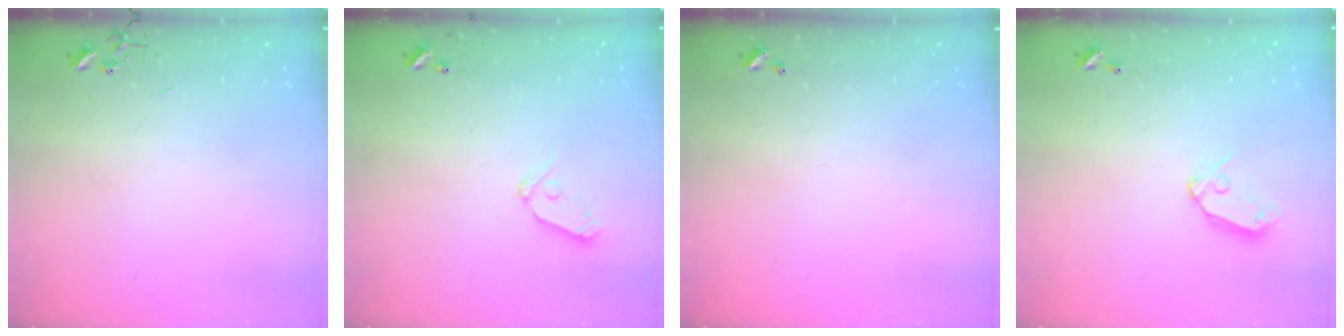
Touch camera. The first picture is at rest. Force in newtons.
{"total": 7.1, "press": 7.1, "slide": 0.5}
{"total": 0.0}
{"total": 8.0, "press": 8.0, "slide": 1.0}